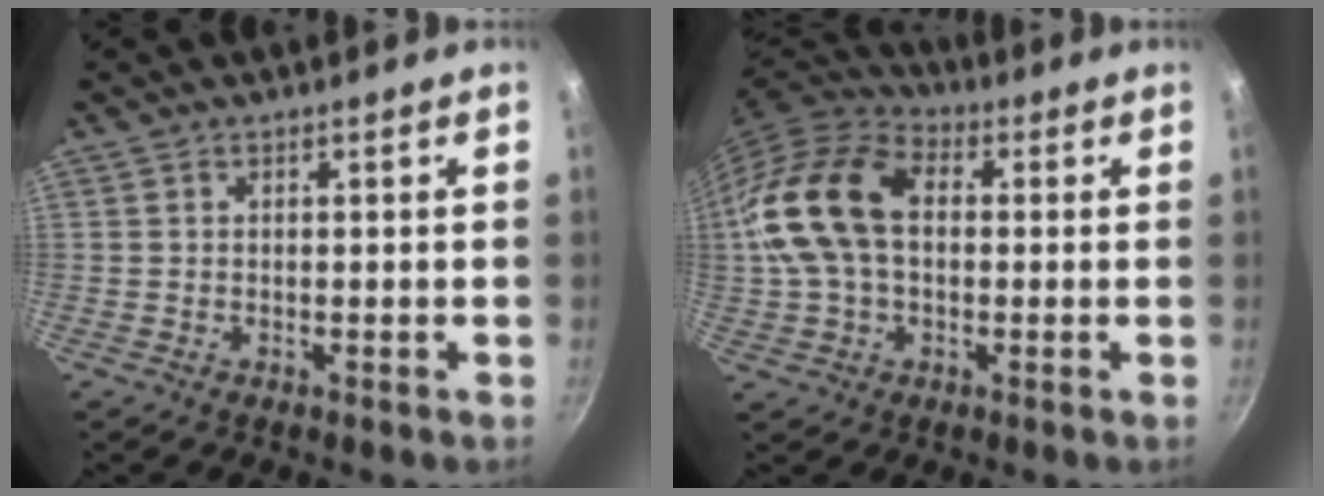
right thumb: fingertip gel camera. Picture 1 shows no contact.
{"total": 16.8, "force": [1.1, 11.4, 12.2], "torque": [-0.219, 0.030, 0.005]}